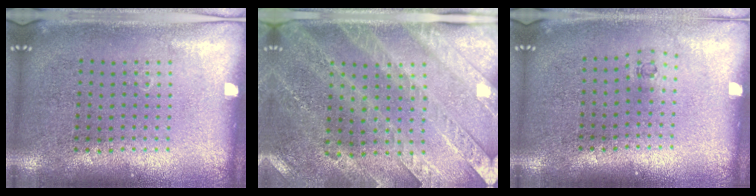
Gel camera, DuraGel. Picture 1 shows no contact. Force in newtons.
{"total": 2.9, "press": 2.7, "slide": 1.1}
{"total": 0.6, "press": 0.2, "slide": 0.5}